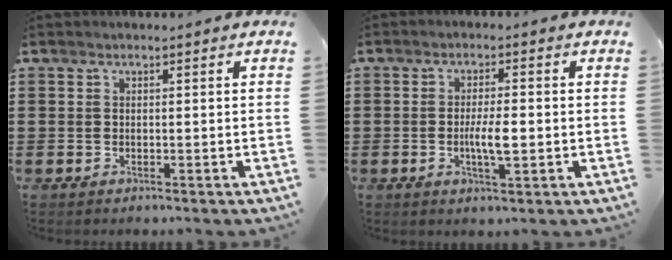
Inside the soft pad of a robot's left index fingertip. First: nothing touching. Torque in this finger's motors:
{"motor_torque": [0.16, 0.06, 0.16, 0.06]}